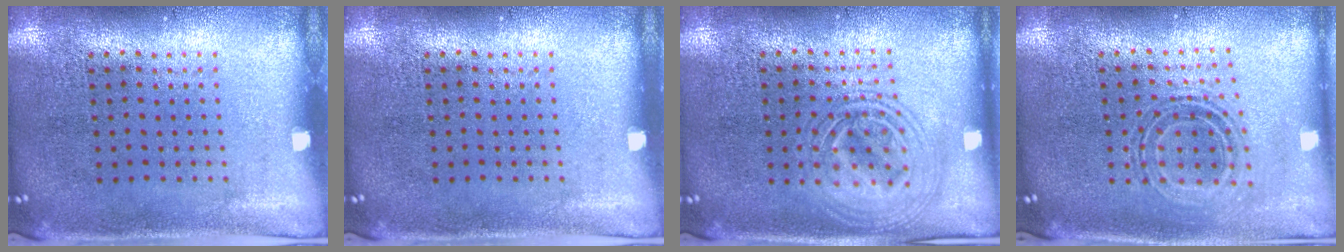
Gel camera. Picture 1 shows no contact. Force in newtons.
{"total": 0.0}
{"total": 2.9, "press": 2.9, "slide": 0.4}
{"total": 0.7, "press": 0.7, "slide": 0.1}